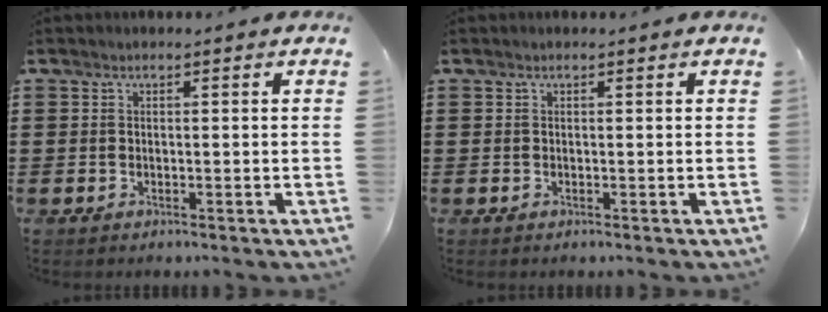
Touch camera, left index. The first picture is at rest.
{"total": 0.0}